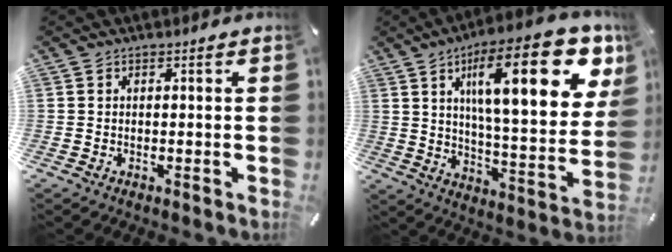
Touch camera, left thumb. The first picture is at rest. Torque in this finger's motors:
{"motor_torque": [2.92, 2.09, 1.51, -1.26, 0.66]}